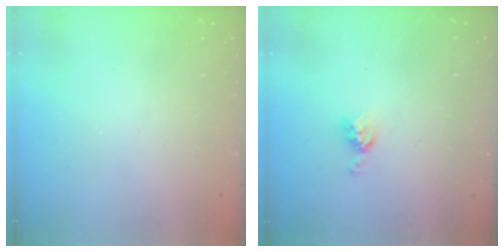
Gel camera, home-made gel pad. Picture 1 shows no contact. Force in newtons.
{"total": 5.0, "press": 5.0, "slide": 0.3}